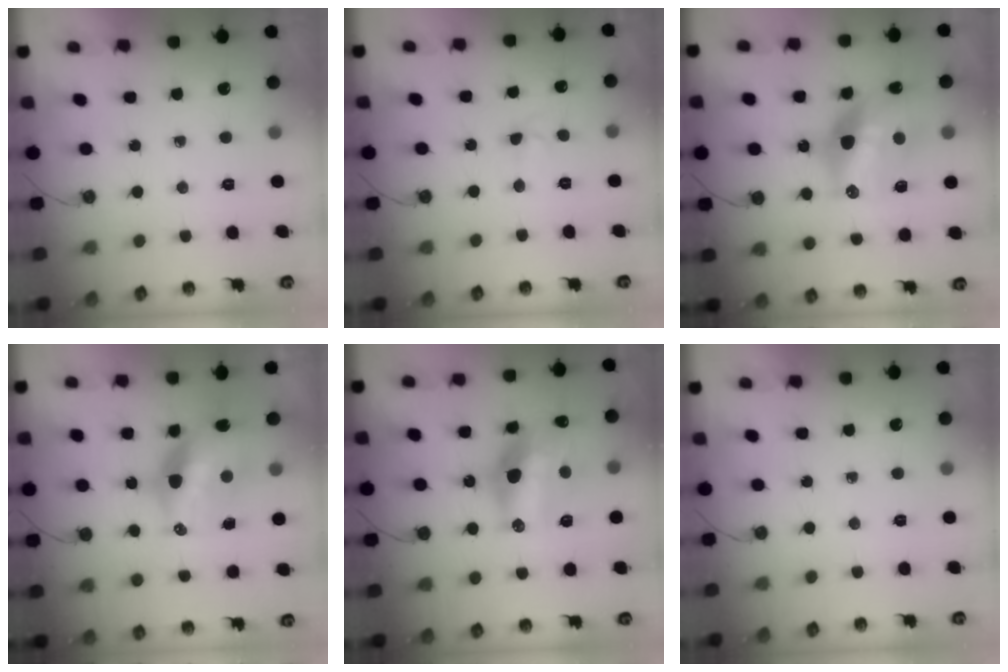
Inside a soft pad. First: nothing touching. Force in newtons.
{"total": 5.4, "press": 4.5, "slide": 3.0}
{"total": 15.4, "press": 15.4, "slide": 1.1}
{"total": 15.0, "press": 14.2, "slide": 4.6}
{"total": 17.3, "press": 16.7, "slide": 4.5}
{"total": 0.0}